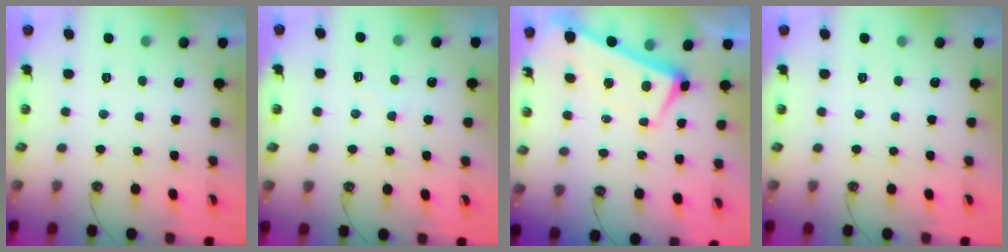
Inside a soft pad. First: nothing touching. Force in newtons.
{"total": 4.6, "press": 4.6, "slide": 0.5}
{"total": 2.0, "press": 1.9, "slide": 0.7}
{"total": 0.0}